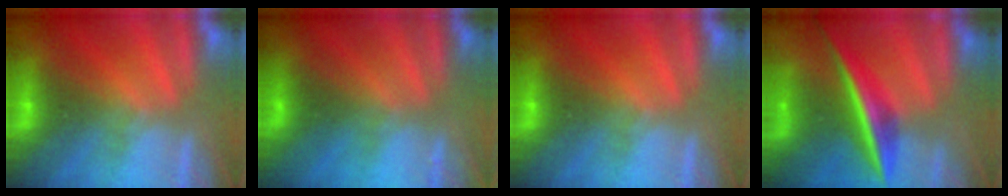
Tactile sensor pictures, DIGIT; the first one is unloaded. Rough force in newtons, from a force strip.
{"total": 2.2}
{"total": 0.0}
{"total": 6.3}